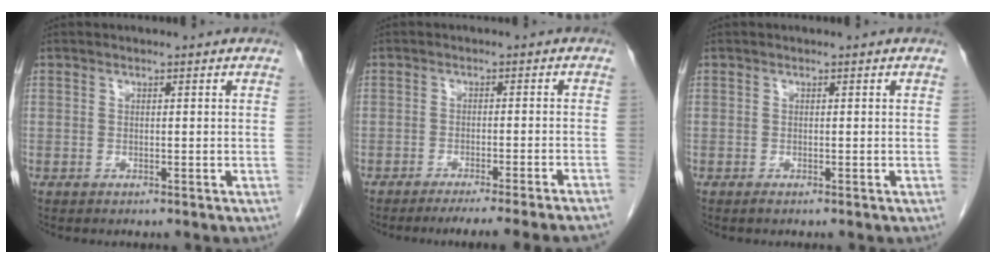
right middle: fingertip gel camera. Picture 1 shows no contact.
{"total": 12.6, "force": [-11.1, -1.9, 5.5], "torque": [-0.048, -0.032, -0.145]}
{"total": 0.0}